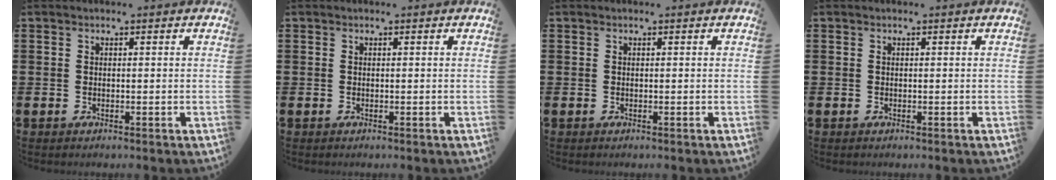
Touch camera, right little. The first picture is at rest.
{"total": 0.0}
{"total": 0.0}
{"total": 0.0}